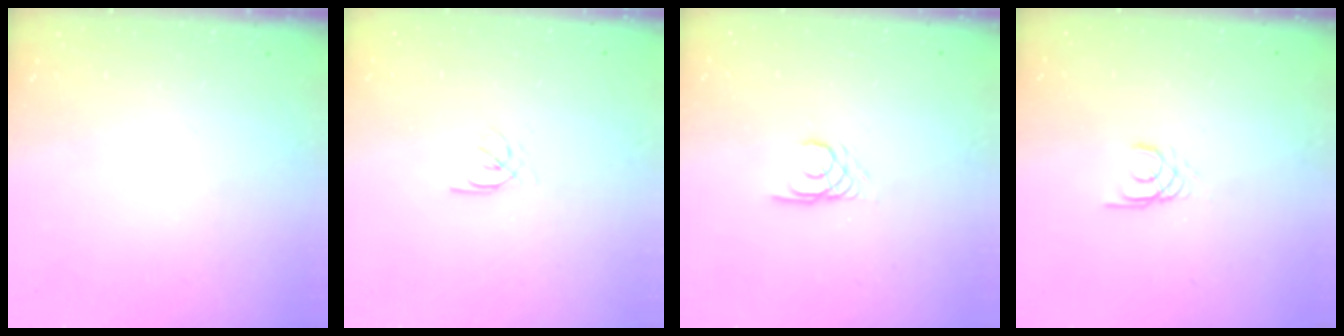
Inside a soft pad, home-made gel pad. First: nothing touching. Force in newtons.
{"total": 2.3, "press": 2.2, "slide": 0.3}
{"total": 2.4, "press": 2.4, "slide": 0.2}
{"total": 2.4, "press": 2.4, "slide": 0.1}